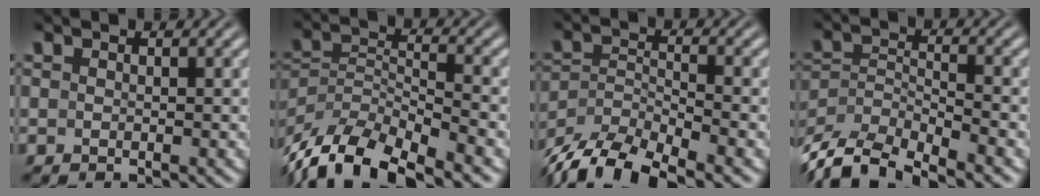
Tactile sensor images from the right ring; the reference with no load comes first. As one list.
[{"total": 9.8, "force": [-5.9, 5.6, 5.4], "torque": [-0.129, -0.047, -0.076]}, {"total": 8.0, "force": [-5.2, 4.3, 4.4], "torque": [-0.098, -0.032, -0.072]}, {"total": 8.5, "force": [-5.4, 4.8, 4.5], "torque": [-0.105, -0.046, -0.072]}]